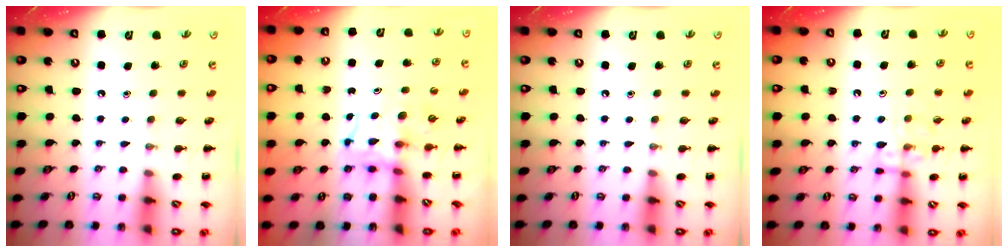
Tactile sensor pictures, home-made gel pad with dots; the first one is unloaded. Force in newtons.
{"total": 3.4, "press": 3.4, "slide": 0.4}
{"total": 0.0}
{"total": 11.0, "press": 10.9, "slide": 1.4}